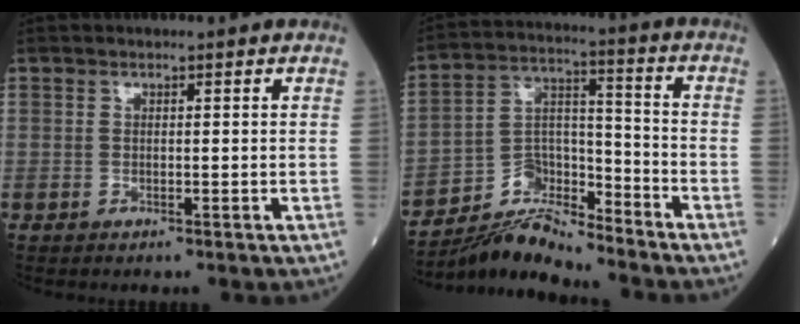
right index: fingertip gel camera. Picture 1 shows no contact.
{"total": 9.5, "force": [-9.2, 1.5, 1.6], "torque": [-0.035, 0.023, -0.173]}